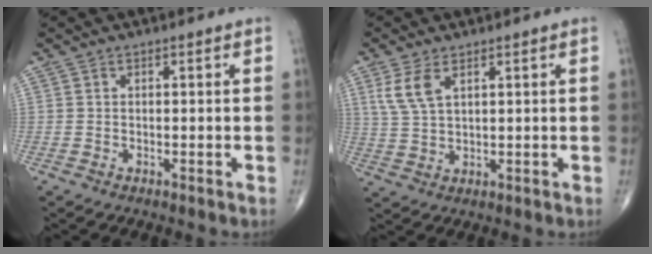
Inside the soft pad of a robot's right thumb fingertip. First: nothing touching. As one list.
[{"total": 5.3, "force": [2.5, 2.4, 4.0], "torque": [-0.089, -0.003, 0.060]}]